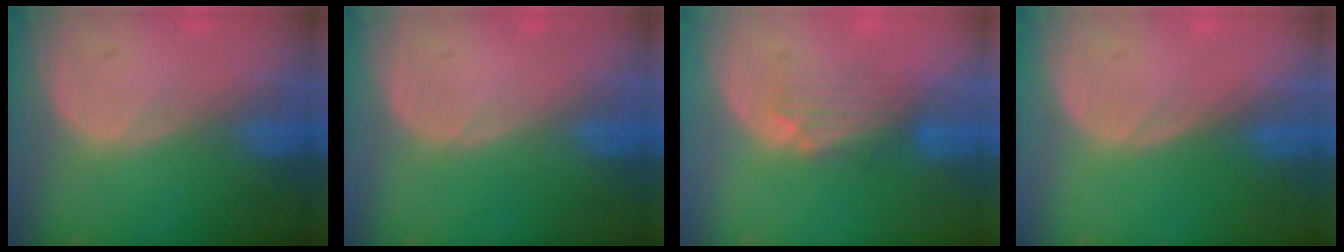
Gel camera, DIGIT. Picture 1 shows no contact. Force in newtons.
{"total": 0.0}
{"total": 3.9, "press": 3.7, "slide": 1.0}
{"total": 0.0}